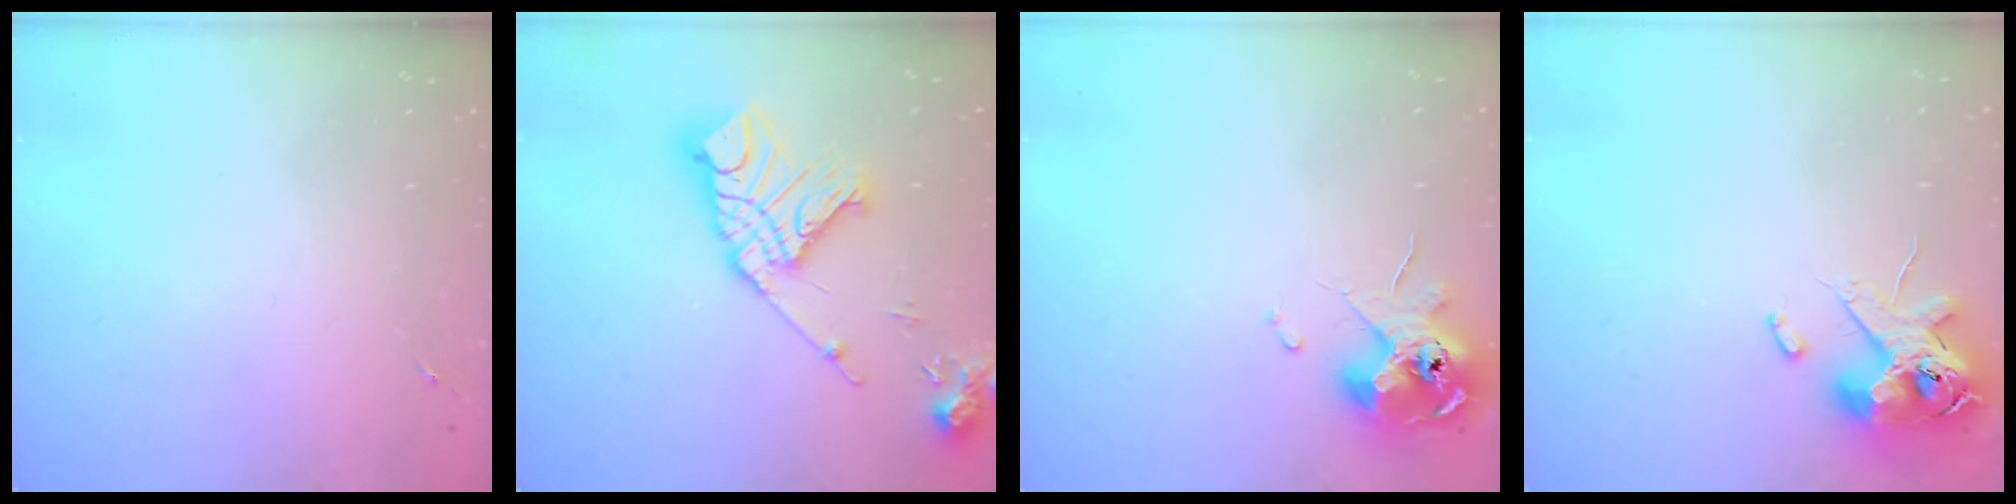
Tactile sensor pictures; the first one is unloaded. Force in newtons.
{"total": 18.0, "press": 17.9, "slide": 2.5}
{"total": 10.4, "press": 10.3, "slide": 1.4}
{"total": 12.9, "press": 12.7, "slide": 2.2}